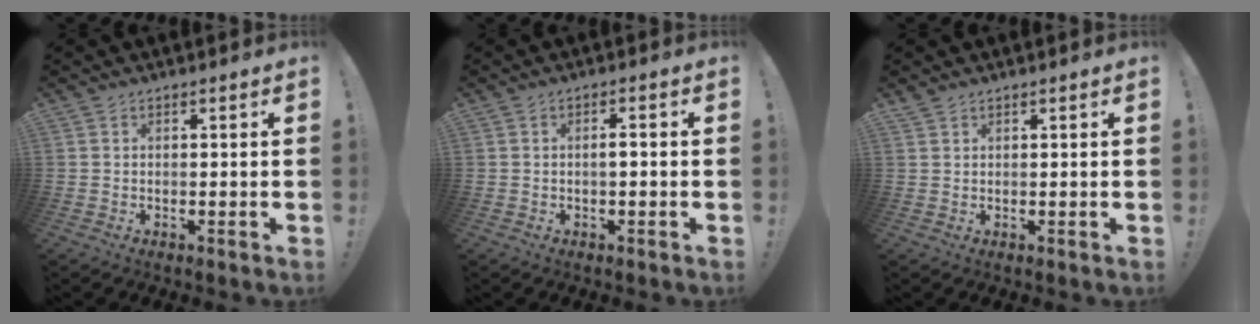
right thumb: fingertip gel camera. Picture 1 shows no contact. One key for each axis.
{"total": 1.8, "fx": -0.5, "fy": 0.3, "fz": 1.7, "tx": -0.024, "ty": 0.002, "tz": -0.014}
{"total": 1.4, "fx": 1.2, "fy": 0.6, "fz": 0.4, "tx": -0.004, "ty": -0.004, "tz": 0.022}